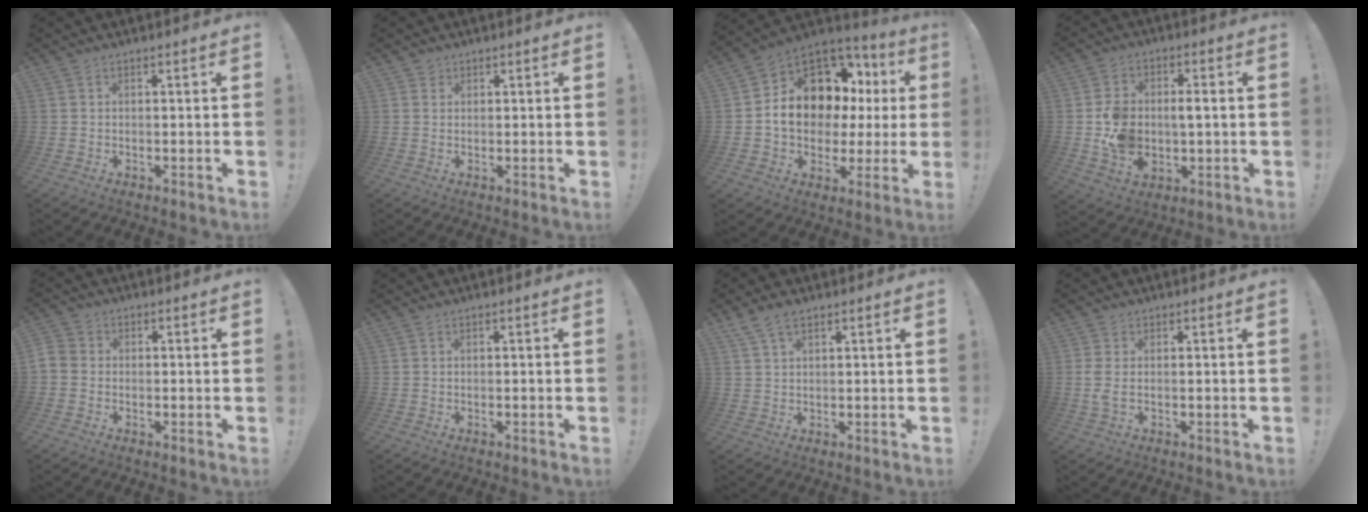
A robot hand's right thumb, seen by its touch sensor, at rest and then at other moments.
{"total": 1.2, "force": [0.8, 0.9, 0.0], "torque": [0.000, -0.002, 0.014]}
{"total": 13.8, "force": [3.6, 10.4, 8.3], "torque": [-0.130, -0.026, 0.081]}
{"total": 10.2, "force": [-0.8, 7.6, 6.9], "torque": [-0.124, 0.005, -0.006]}
{"total": 2.9, "force": [-1.3, 2.3, 1.3], "torque": [-0.030, 0.012, -0.022]}
{"total": 0.0}
{"total": 4.7, "force": [3.1, 2.0, 2.9], "torque": [-0.060, -0.006, 0.060]}
{"total": 2.8, "force": [0.4, 1.1, 2.5], "torque": [-0.043, -0.003, 0.009]}